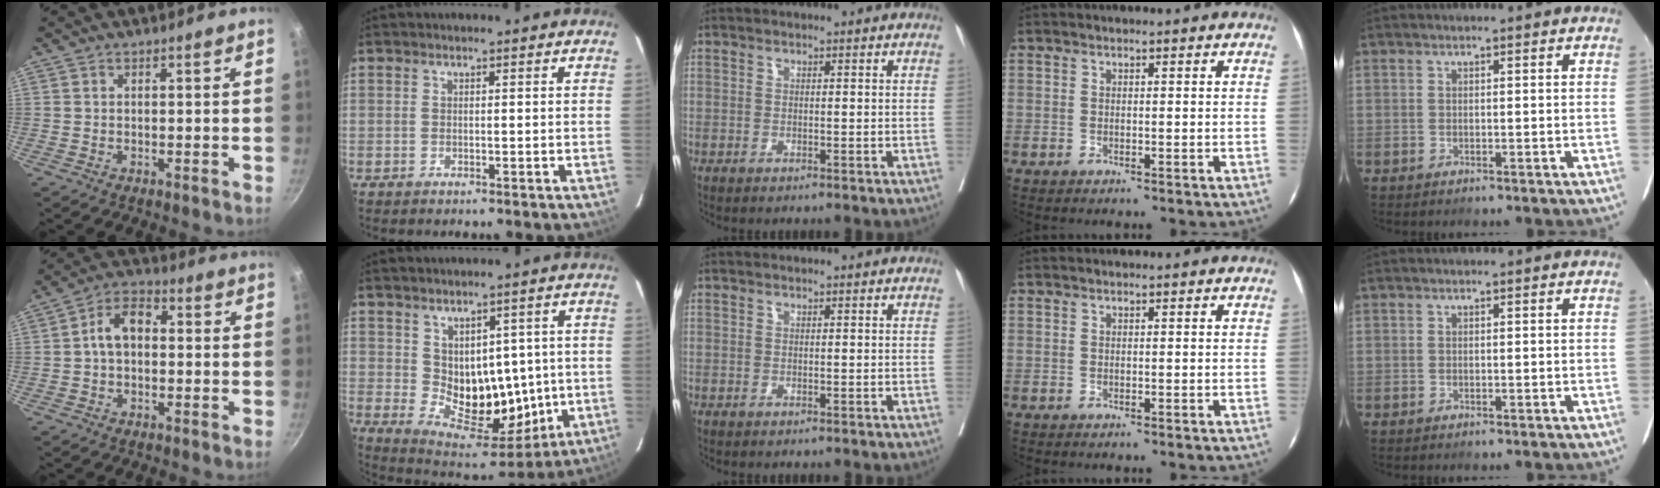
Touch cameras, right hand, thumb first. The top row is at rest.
{"thumb": {"total": 7.3, "force": [0.1, 4.8, 5.5], "torque": [-0.087, 0.026, -0.009]}, "index": {"total": 12.5, "force": [0.3, 7.8, 9.8], "torque": [-0.144, 0.009, 0.037]}}